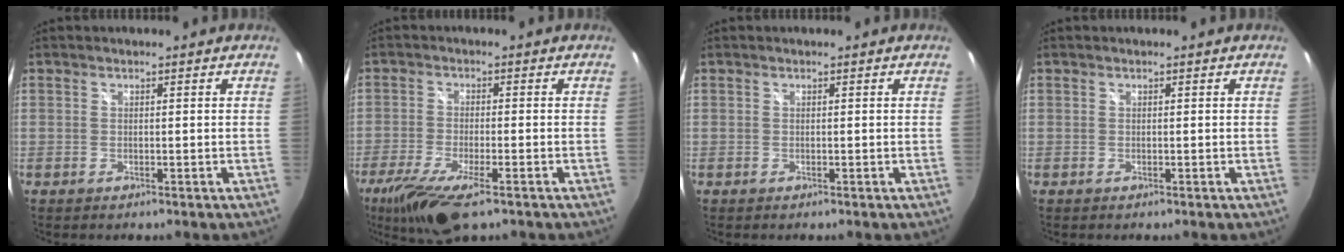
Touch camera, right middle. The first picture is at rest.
{"total": 14.0, "force": [-8.6, 3.9, 10.2], "torque": [-0.220, -0.055, -0.156]}
{"total": 0.0}
{"total": 0.0}